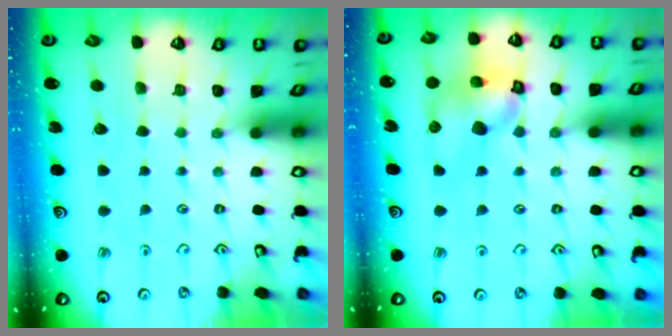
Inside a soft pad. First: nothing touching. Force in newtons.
{"total": 10.2, "press": 10.1, "slide": 1.6}